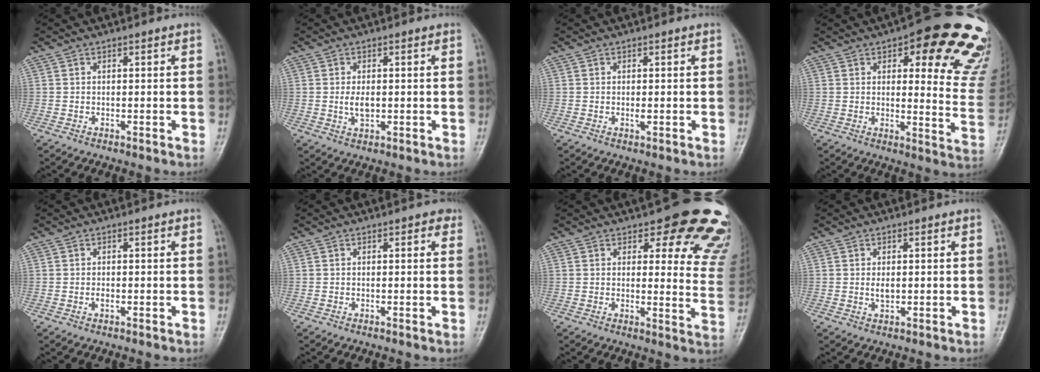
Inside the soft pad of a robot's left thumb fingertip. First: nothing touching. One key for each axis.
{"total": 3.1, "fx": 0.0, "fy": 1.8, "fz": 2.5, "tx": -0.043, "ty": -0.004, "tz": 0.001}
{"total": 1.0, "fx": 0.0, "fy": 0.5, "fz": 0.8, "tx": -0.014, "ty": -0.003, "tz": -0.002}
{"total": 21.5, "fx": 12.6, "fy": 7.4, "fz": 15.8, "tx": -0.137, "ty": -0.062, "tz": 0.139}
{"total": 0.9, "fx": -0.2, "fy": 0.6, "fz": 0.7, "tx": -0.010, "ty": 0.000, "tz": -0.004}
{"total": 1.4, "fx": 0.7, "fy": 0.9, "fz": 0.9, "tx": 0.002, "ty": 0.000, "tz": 0.003}
{"total": 17.2, "fx": 12.7, "fy": 6.2, "fz": 9.8, "tx": -0.054, "ty": -0.078, "tz": 0.126}
{"total": 1.8, "fx": 0.2, "fy": 1.1, "fz": 1.4, "tx": -0.021, "ty": -0.004, "tz": 0.005}